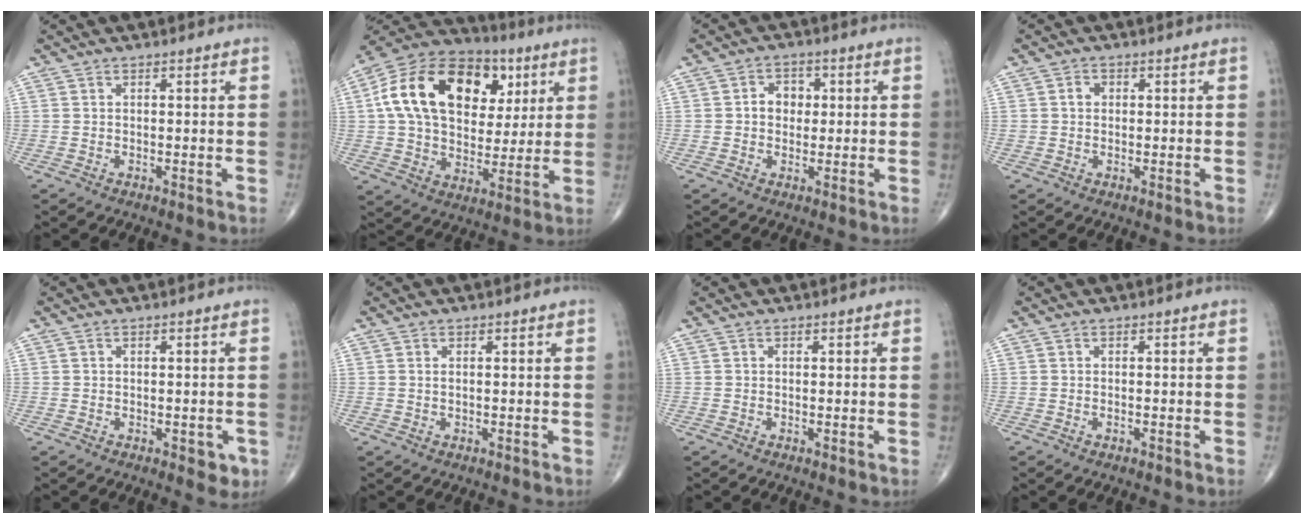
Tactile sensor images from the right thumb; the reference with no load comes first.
{"total": 24.6, "force": [6.7, 16.4, 17.0], "torque": [-0.279, 0.014, 0.107]}
{"total": 4.4, "force": [0.4, 3.7, 2.5], "torque": [-0.013, 0.009, 0.000]}
{"total": 1.8, "force": [0.2, 1.6, 0.8], "torque": [-0.007, 0.005, 0.002]}
{"total": 3.1, "force": [-1.0, 1.8, 2.3], "torque": [-0.010, 0.000, -0.009]}
{"total": 0.5, "force": [0.1, 0.2, 0.4], "torque": [-0.008, 0.001, 0.002]}
{"total": 0.0}
{"total": 0.5, "force": [-0.2, 0.2, 0.4], "torque": [-0.010, 0.001, -0.004]}